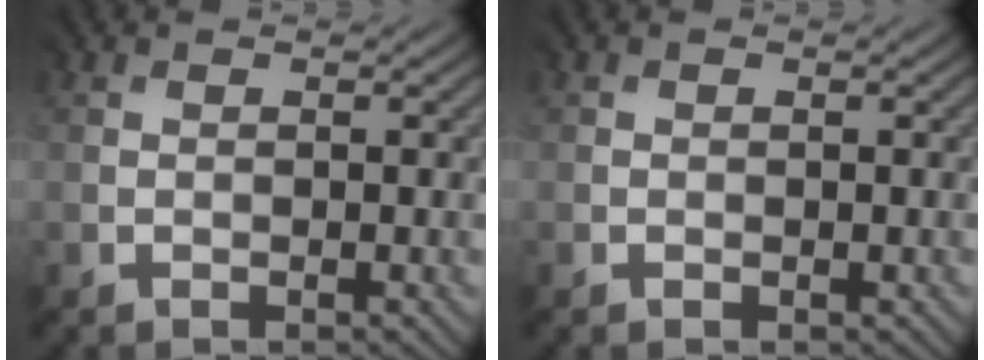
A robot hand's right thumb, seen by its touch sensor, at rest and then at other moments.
{"total": 0.6, "force": [-0.1, -0.1, -0.6], "torque": [0.013, -0.001, -0.002]}